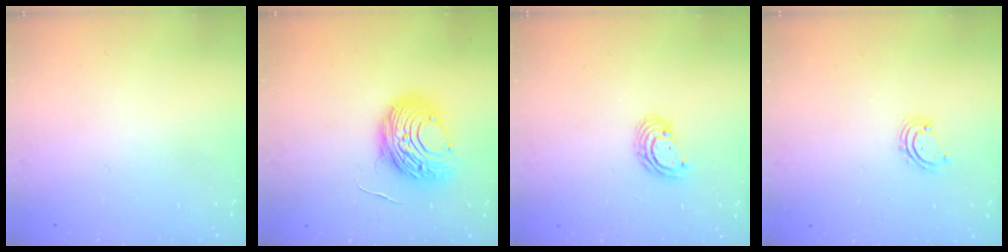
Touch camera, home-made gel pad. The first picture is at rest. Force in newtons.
{"total": 12.0, "press": 12.0, "slide": 0.9}
{"total": 5.3, "press": 5.3, "slide": 0.2}
{"total": 2.7, "press": 2.6, "slide": 0.5}